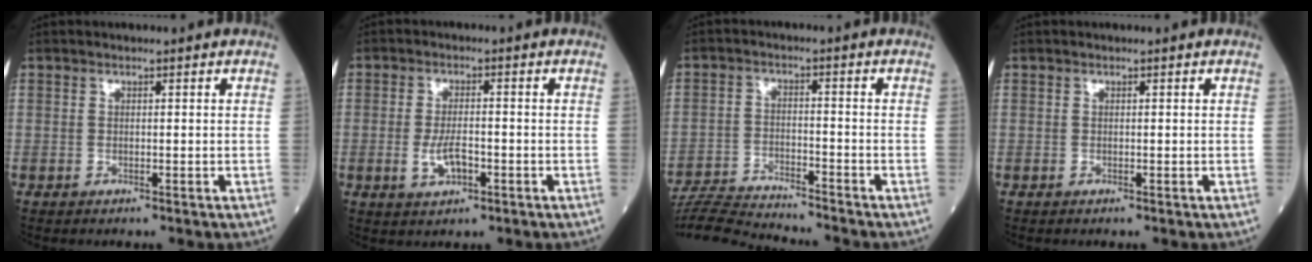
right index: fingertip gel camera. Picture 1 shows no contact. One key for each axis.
{"total": 4.2, "fx": -1.3, "fy": 1.6, "fz": 3.7, "tx": -0.073, "ty": -0.002, "tz": -0.021}
{"total": 11.1, "fx": -10.7, "fy": -0.9, "fz": 2.6, "tx": -0.039, "ty": -0.008, "tz": -0.187}
{"total": 0.0}